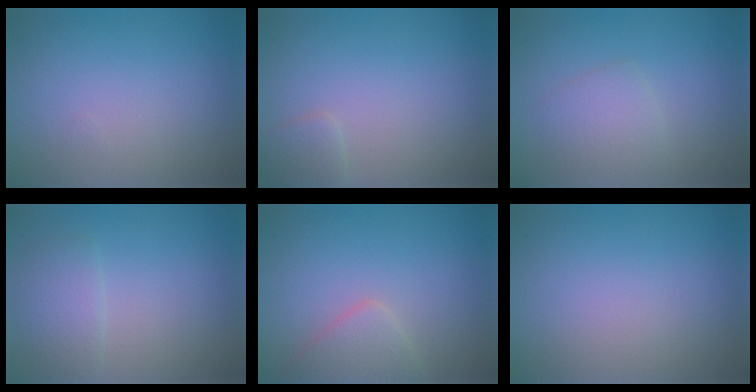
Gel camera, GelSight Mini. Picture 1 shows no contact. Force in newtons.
{"total": 1.3, "press": 1.3, "slide": 0.1}
{"total": 2.1, "press": 2.1, "slide": 0.1}
{"total": 2.3, "press": 2.2, "slide": 0.1}
{"total": 2.3, "press": 2.3, "slide": 0.0}
{"total": 0.0}